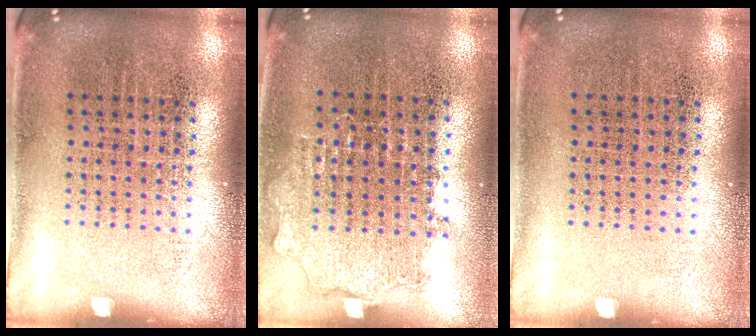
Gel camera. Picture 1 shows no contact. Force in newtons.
{"total": 0.9, "press": 0.8, "slide": 0.2}
{"total": 0.0}